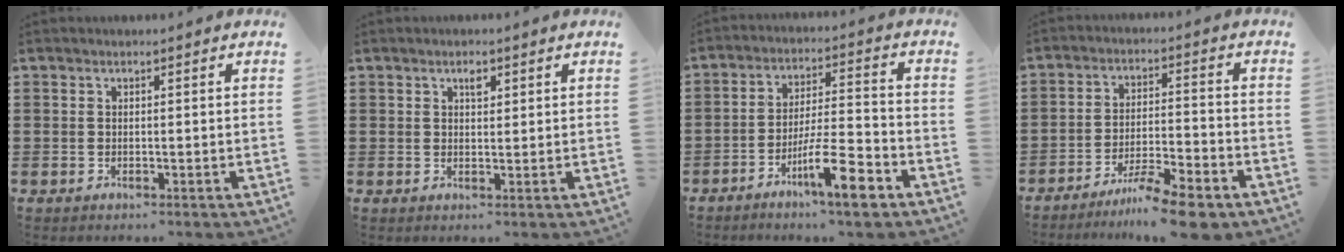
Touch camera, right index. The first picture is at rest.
{"total": 1.8, "force": [0.9, 0.9, 1.3], "torque": [-0.020, 0.002, 0.014]}
{"total": 10.3, "force": [-5.7, 2.3, 8.3], "torque": [-0.148, 0.009, -0.098]}
{"total": 8.0, "force": [-6.5, 0.5, 4.6], "torque": [-0.085, 0.001, -0.122]}